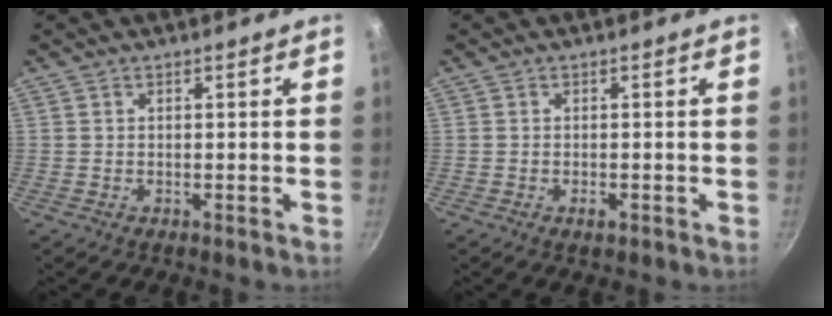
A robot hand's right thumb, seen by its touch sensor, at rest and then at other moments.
{"total": 1.2, "force": [-0.6, 0.5, 0.9], "torque": [-0.016, 0.001, -0.011]}